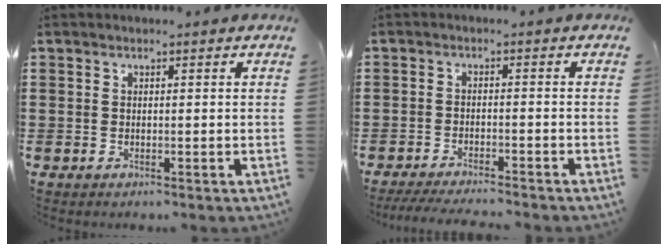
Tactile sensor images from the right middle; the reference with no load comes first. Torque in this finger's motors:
{"motor_torque": [0.06, 0.06, 0.06, 0.05]}